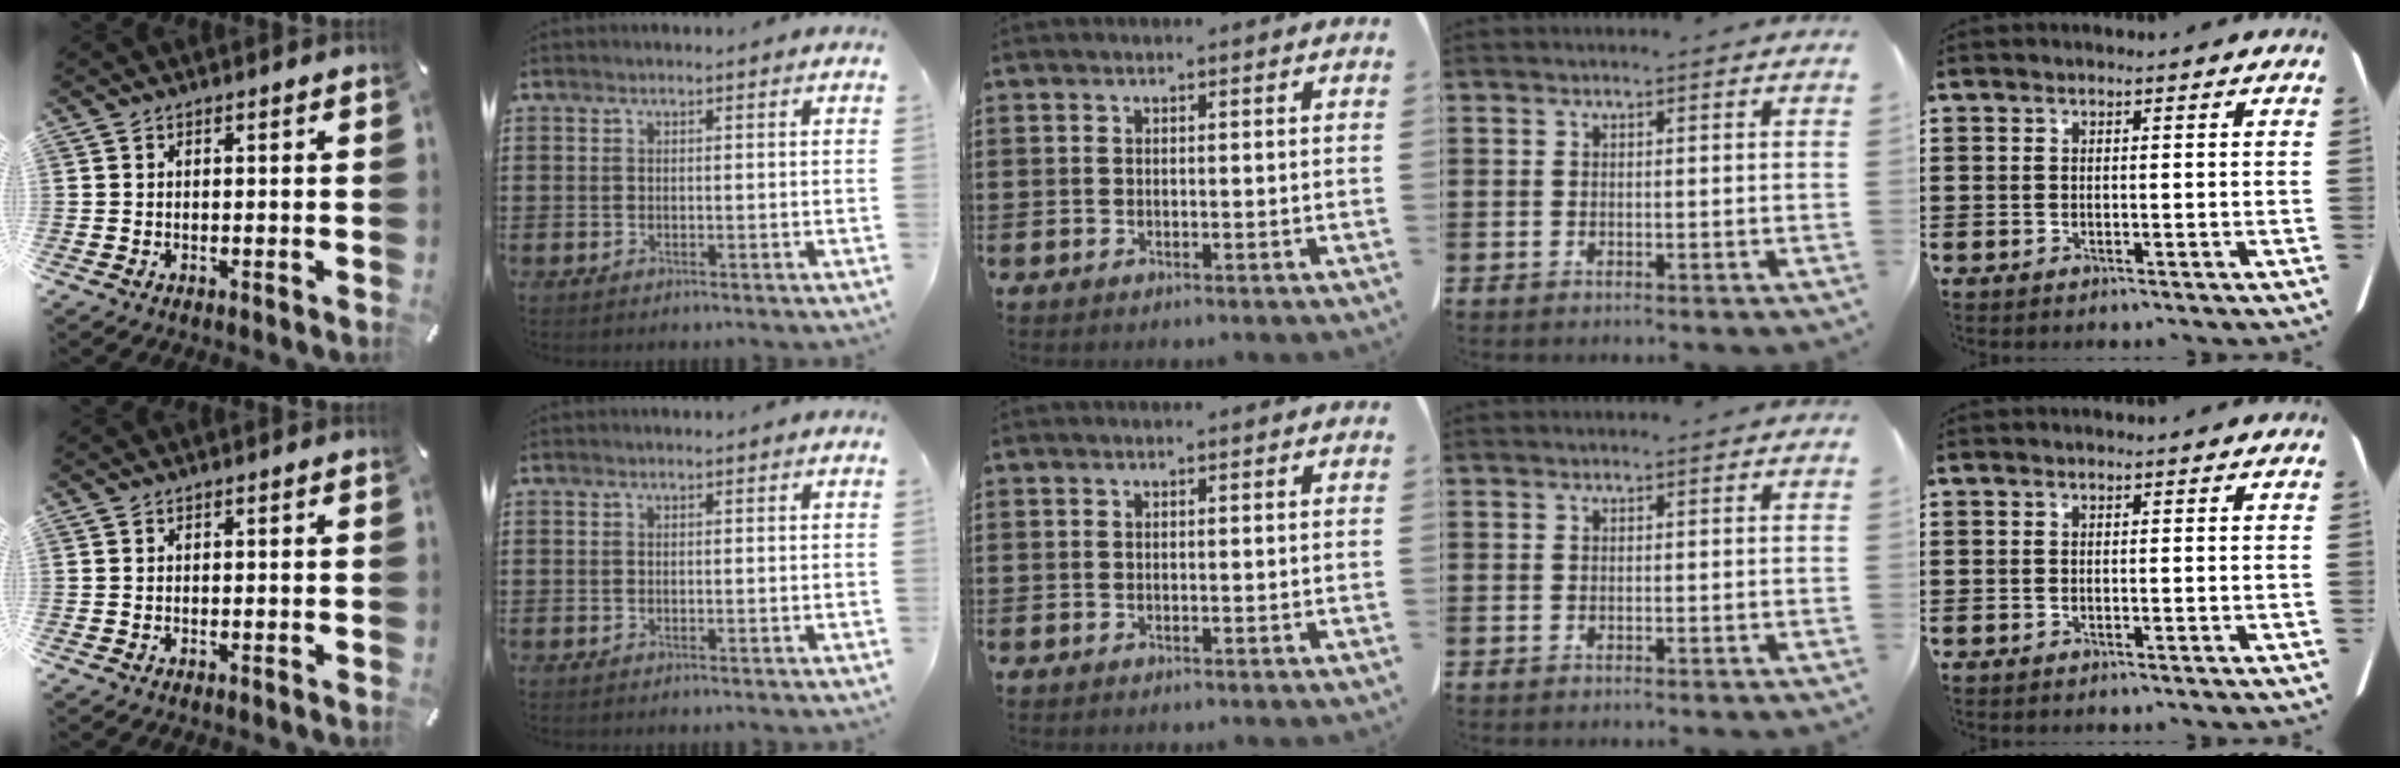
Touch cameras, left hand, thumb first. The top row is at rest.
{}